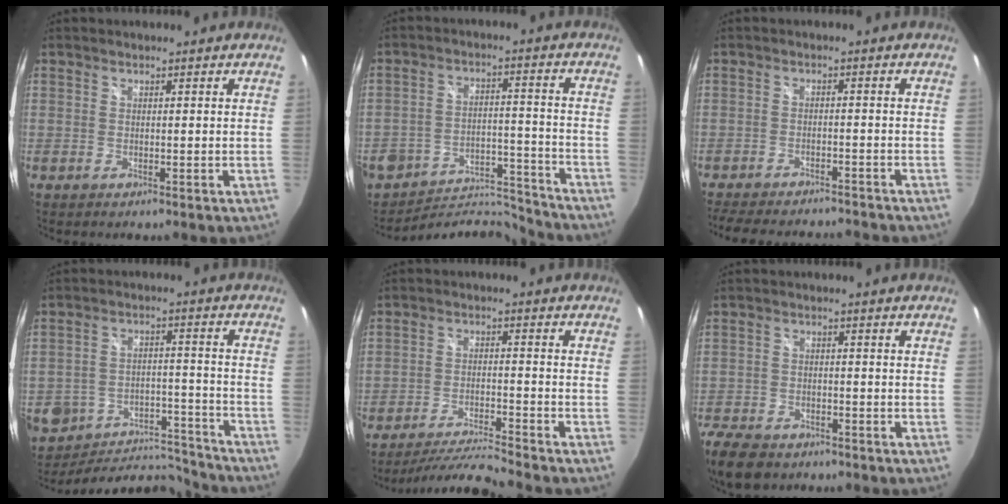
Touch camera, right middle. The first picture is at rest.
{"total": 11.8, "force": [-11.2, 3.8, 0.5], "torque": [-0.019, 0.023, -0.166]}
{"total": 13.8, "force": [-12.2, 3.5, 5.4], "torque": [-0.123, -0.013, -0.180]}
{"total": 12.7, "force": [-10.9, 6.0, 2.7], "torque": [-0.060, 0.015, -0.141]}
{"total": 8.5, "force": [-8.1, -1.2, 2.3], "torque": [-0.067, 0.000, -0.146]}
{"total": 10.9, "force": [-8.0, 5.9, 4.5], "torque": [-0.141, -0.021, -0.142]}